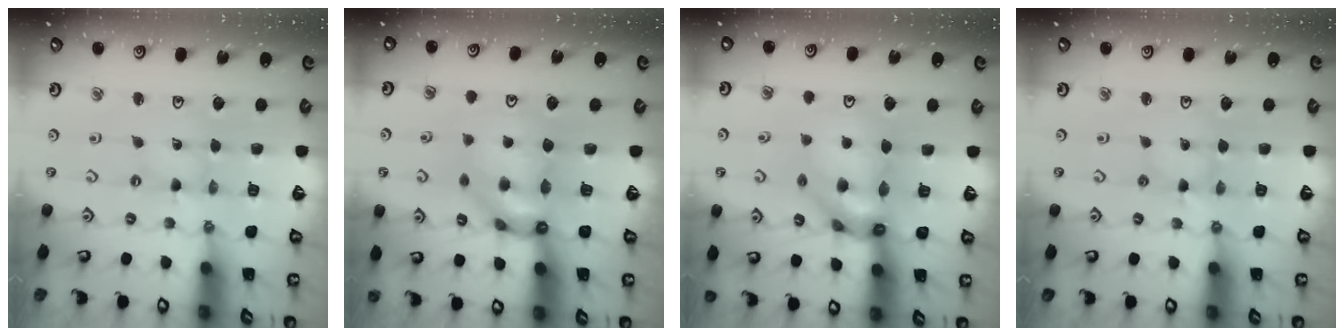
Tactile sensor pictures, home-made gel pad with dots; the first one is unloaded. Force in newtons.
{"total": 9.6, "press": 9.6, "slide": 0.7}
{"total": 12.2, "press": 12.1, "slide": 1.0}
{"total": 1.8, "press": 1.8, "slide": 0.2}